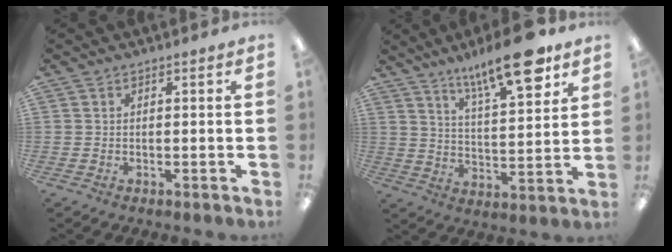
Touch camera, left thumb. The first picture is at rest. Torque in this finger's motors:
{"motor_torque": [0.14, 0.18, 1.44, -1.33, 0.30]}